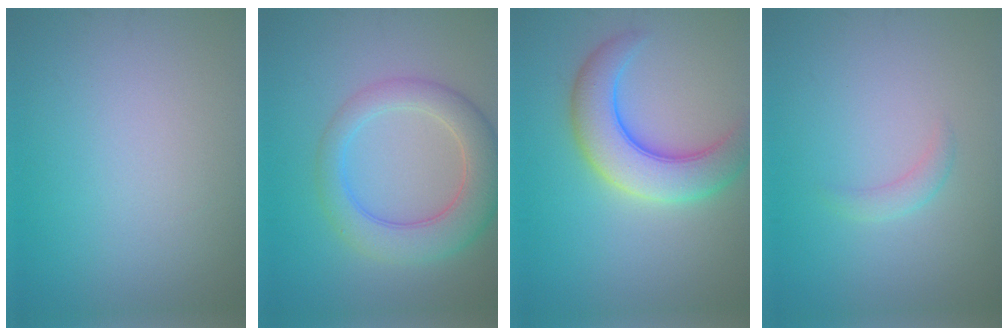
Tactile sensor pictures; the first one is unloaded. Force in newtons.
{"total": 5.7, "press": 5.7, "slide": 0.1}
{"total": 6.6, "press": 6.6, "slide": 0.3}
{"total": 1.2, "press": 1.2, "slide": 0.1}